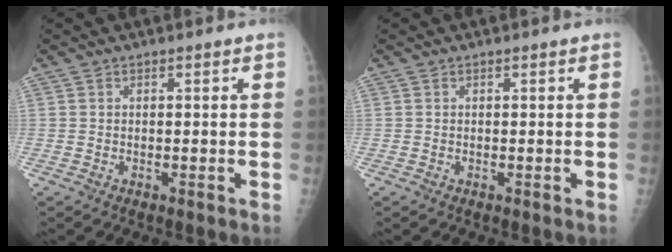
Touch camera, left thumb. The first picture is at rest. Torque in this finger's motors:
{"motor_torque": [-0.03, 0.18, -0.12, -0.11, 0.00]}